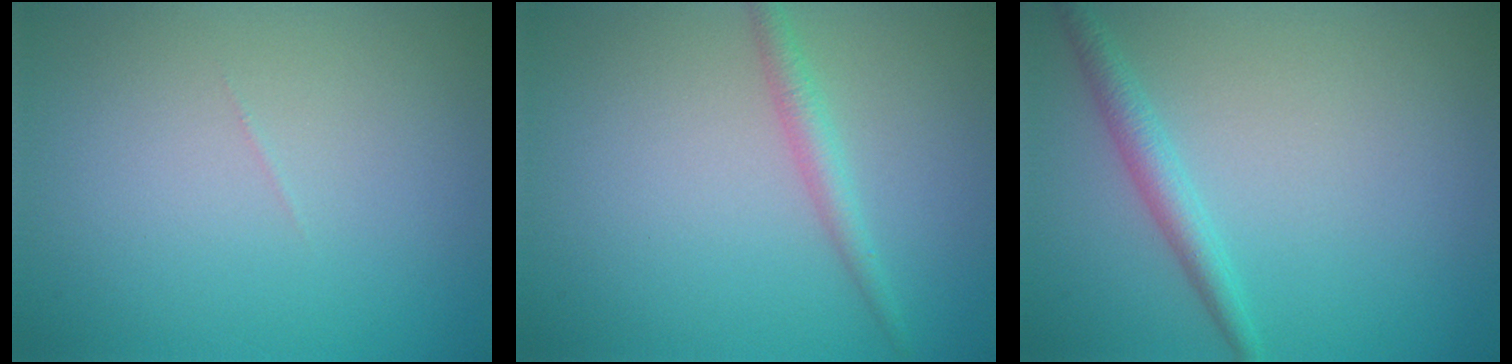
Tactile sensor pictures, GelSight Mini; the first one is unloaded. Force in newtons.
{"total": 1.7, "press": 1.7, "slide": 0.0}
{"total": 2.2, "press": 2.2, "slide": 0.0}